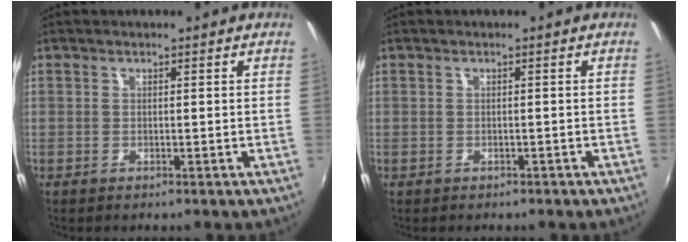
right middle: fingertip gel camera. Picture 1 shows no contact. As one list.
[{"total": 0.6, "force": [-0.6, 0.2, 0.0], "torque": [-0.001, -0.001, -0.006]}]